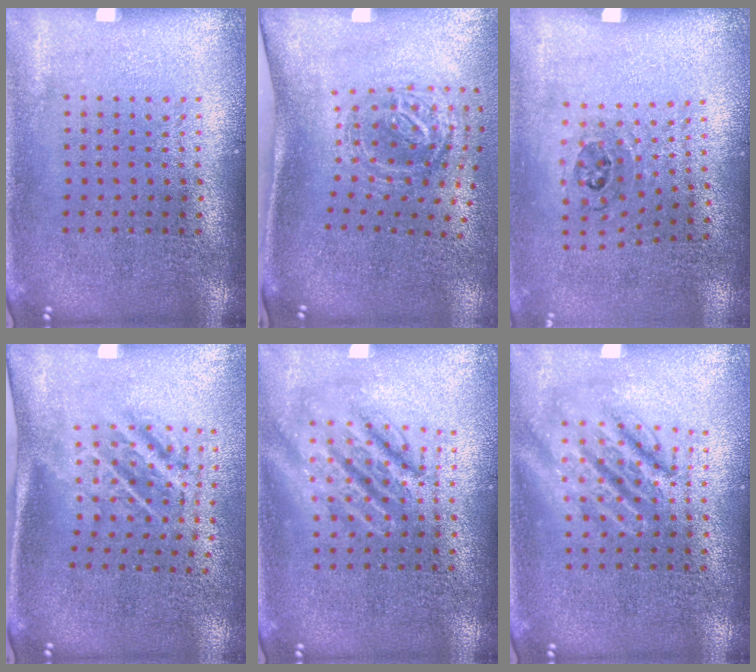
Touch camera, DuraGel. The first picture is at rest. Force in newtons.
{"total": 1.7, "press": 1.2, "slide": 1.3}
{"total": 1.1, "press": 0.7, "slide": 0.8}
{"total": 1.8, "press": 1.1, "slide": 1.4}
{"total": 2.6, "press": 2.6, "slide": 0.3}
{"total": 2.7, "press": 2.7, "slide": 0.3}